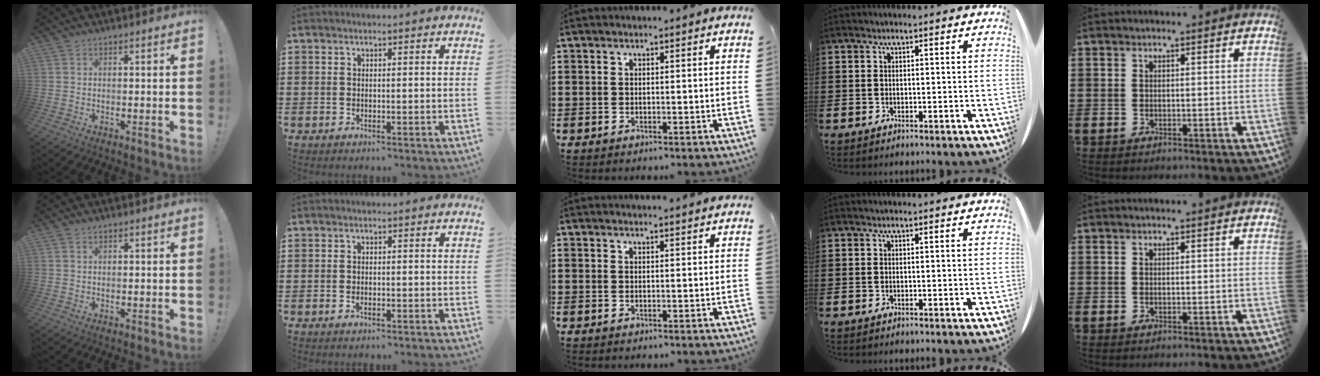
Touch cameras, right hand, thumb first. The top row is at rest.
{"thumb": {"total": 0.7, "force": [0.6, 0.3, 0.2], "torque": [0.003, -0.001, 0.011]}, "index": {"total": 0.6, "force": [-0.3, 0.2, 0.5], "torque": [-0.012, -0.005, -0.004]}, "middle": {"total": 1.2, "force": [1.2, -0.2, 0.1], "torque": [-0.005, -0.004, 0.023]}}